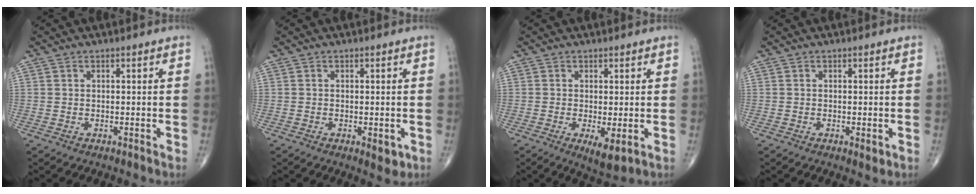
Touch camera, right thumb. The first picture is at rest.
{"total": 2.8, "force": [-0.8, 1.3, 2.3], "torque": [-0.022, -0.004, -0.007]}
{"total": 4.7, "force": [-1.1, 1.6, 4.3], "torque": [-0.072, -0.016, -0.014]}
{"total": 1.4, "force": [-0.4, 0.6, 1.2], "torque": [-0.018, -0.004, -0.005]}